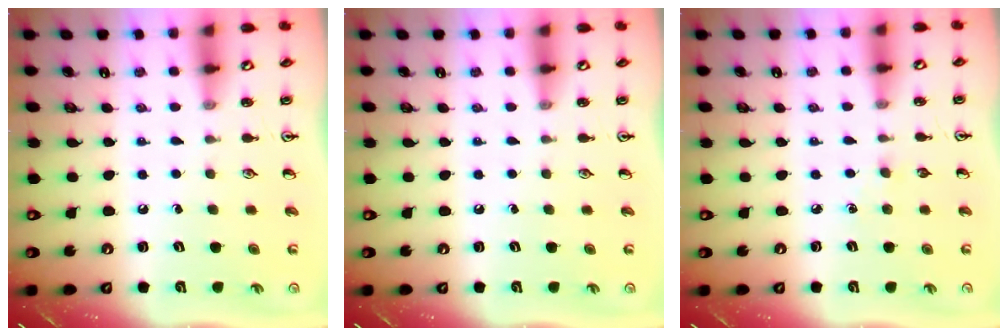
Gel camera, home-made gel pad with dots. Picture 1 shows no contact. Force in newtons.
{"total": 0.0}
{"total": 2.6, "press": 2.5, "slide": 0.3}